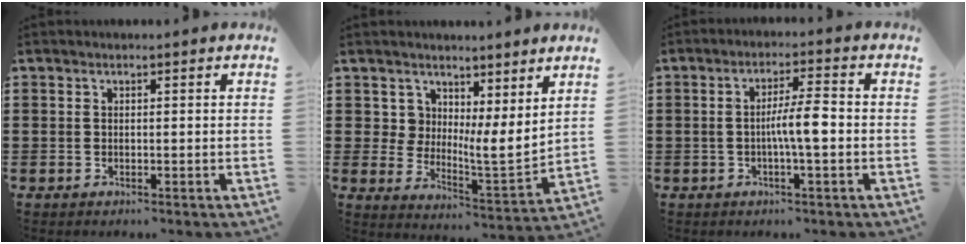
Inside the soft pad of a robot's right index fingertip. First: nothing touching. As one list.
[{"total": 5.9, "force": [4.8, 2.7, 2.1], "torque": [-0.053, -0.035, 0.089]}, {"total": 5.6, "force": [-0.8, 0.8, 5.5], "torque": [-0.098, 0.003, -0.018]}]